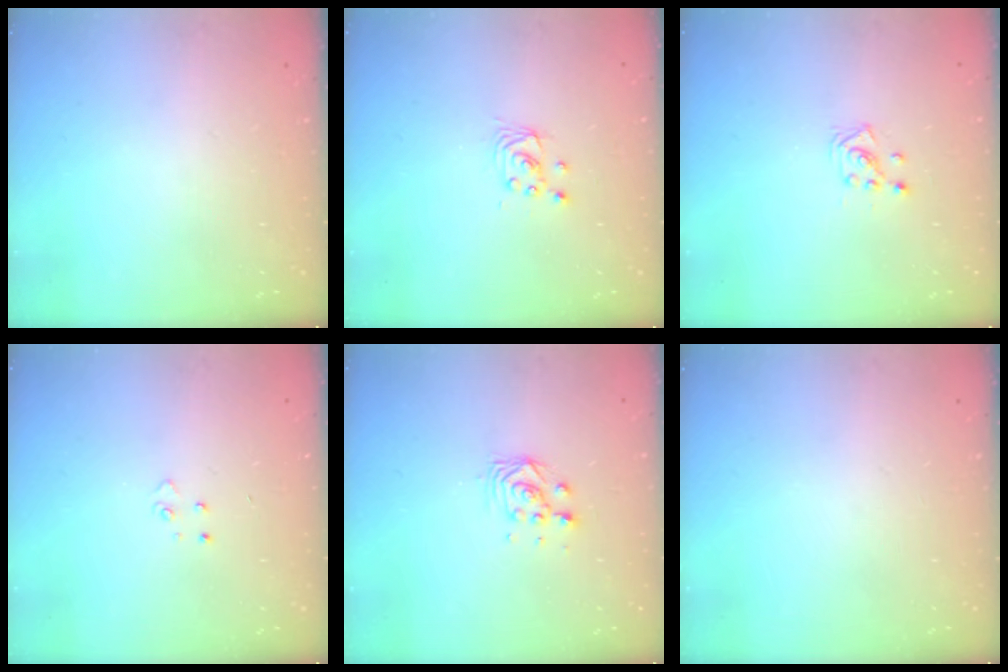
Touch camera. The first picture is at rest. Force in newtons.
{"total": 2.7, "press": 2.7, "slide": 0.2}
{"total": 2.6, "press": 2.5, "slide": 0.7}
{"total": 4.0, "press": 4.0, "slide": 0.5}
{"total": 3.8, "press": 3.8, "slide": 0.1}
{"total": 0.0}